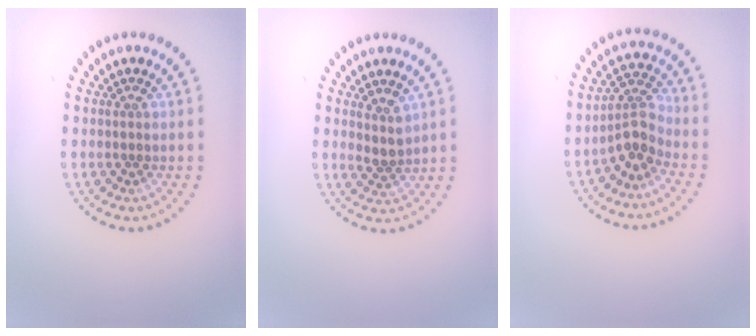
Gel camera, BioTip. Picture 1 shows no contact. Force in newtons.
{"total": 2.0, "press": 1.6, "slide": 1.2}
{"total": 2.9, "press": 2.2, "slide": 1.9}